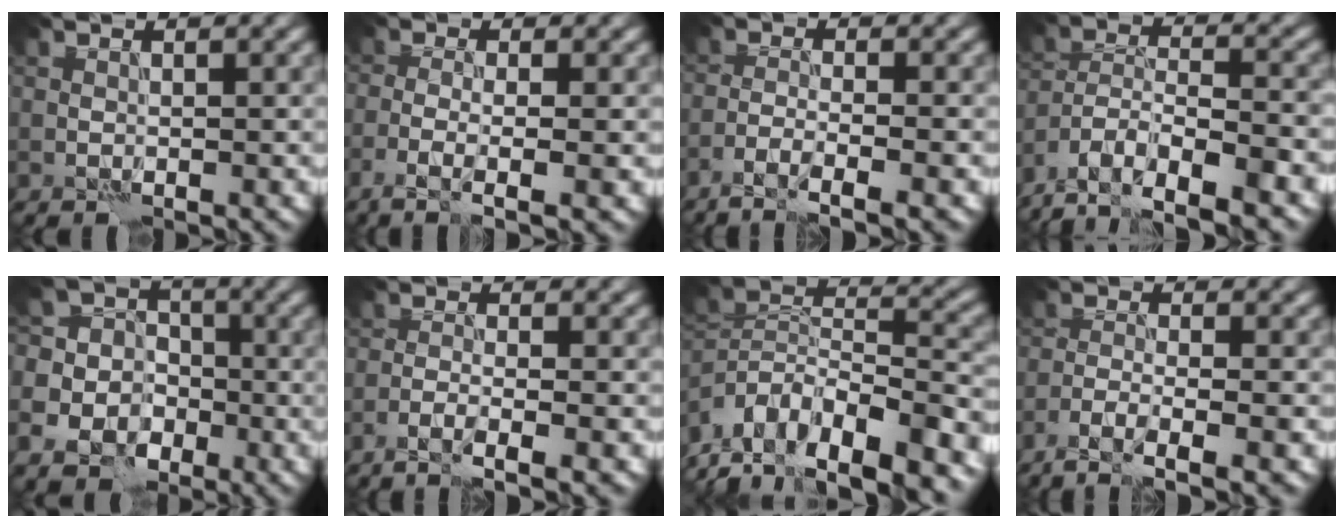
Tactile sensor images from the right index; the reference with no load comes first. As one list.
[{"total": 3.4, "force": [-1.7, 0.5, 3.0], "torque": [-0.052, -0.004, -0.036]}, {"total": 3.8, "force": [-2.7, 0.4, 2.6], "torque": [-0.040, 0.001, -0.054]}, {"total": 10.8, "force": [-8.9, 3.3, 5.0], "torque": [-0.079, -0.004, -0.149]}, {"total": 12.1, "force": [-5.6, 10.5, 2.2], "torque": [-0.072, -0.025, -0.101]}, {"total": 3.2, "force": [-2.2, 0.3, 2.3], "torque": [-0.037, 0.003, -0.048]}, {"total": 14.0, "force": [-10.8, 5.5, 7.1], "torque": [-0.118, 0.027, -0.162]}, {"total": 4.8, "force": [-3.4, 0.8, 3.3], "torque": [-0.049, -0.001, -0.065]}]